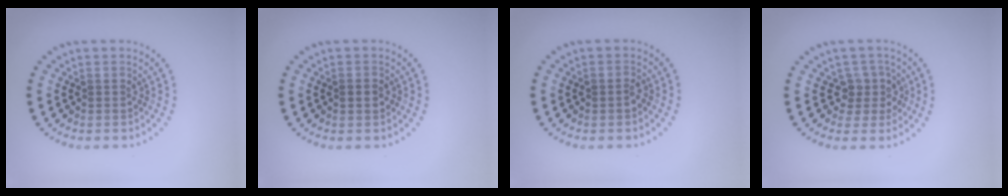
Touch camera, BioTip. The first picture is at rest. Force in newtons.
{"total": 1.7, "press": 1.7, "slide": 0.0}
{"total": 0.8, "press": 0.8, "slide": 0.2}
{"total": 2.2, "press": 1.9, "slide": 1.2}